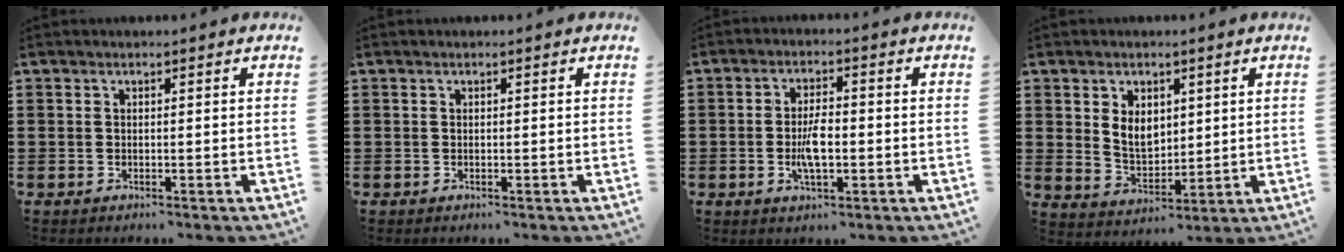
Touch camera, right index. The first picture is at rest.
{"total": 0.0}
{"total": 4.9, "force": [-0.9, 1.9, 4.5], "torque": [-0.099, -0.001, -0.022]}
{"total": 5.5, "force": [1.8, 4.0, 3.3], "torque": [-0.060, 0.005, 0.029]}